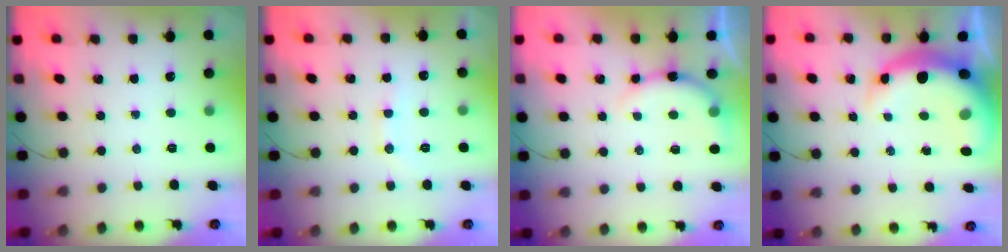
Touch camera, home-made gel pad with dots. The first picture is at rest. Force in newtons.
{"total": 8.0, "press": 8.0, "slide": 0.8}
{"total": 7.9, "press": 7.8, "slide": 1.0}
{"total": 10.9, "press": 10.5, "slide": 3.0}